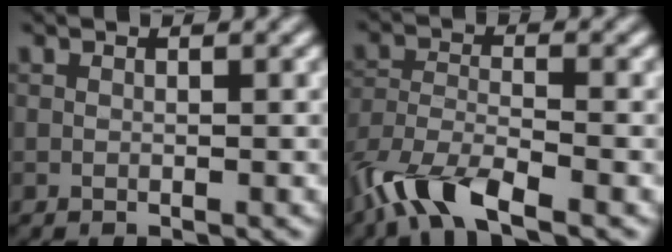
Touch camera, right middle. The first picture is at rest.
{"total": 6.8, "force": [-4.9, 2.0, 4.3], "torque": [-0.086, -0.008, -0.102]}